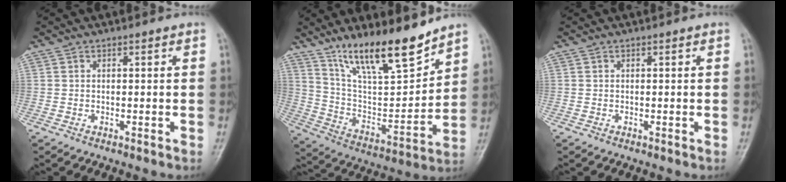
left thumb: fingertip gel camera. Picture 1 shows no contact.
{"total": 17.4, "force": [13.1, 4.2, 10.6], "torque": [-0.149, -0.078, 0.242]}
{"total": 0.0}